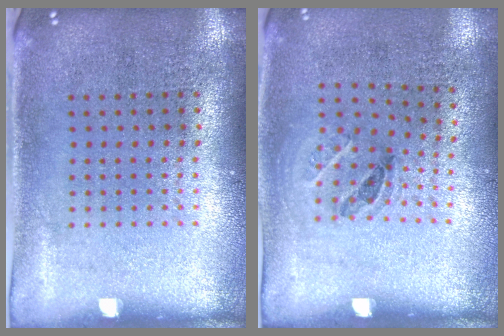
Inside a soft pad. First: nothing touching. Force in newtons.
{"total": 1.2, "press": 0.7, "slide": 0.9}